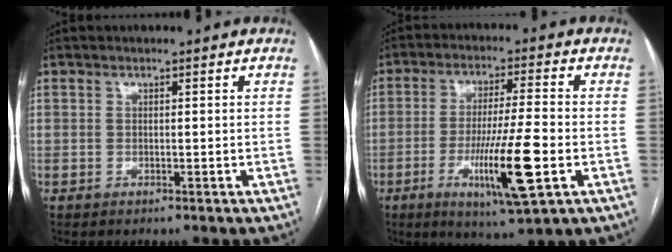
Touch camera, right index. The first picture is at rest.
{"total": 12.7, "force": [-4.0, 0.5, 12.0], "torque": [-0.218, -0.021, -0.067]}